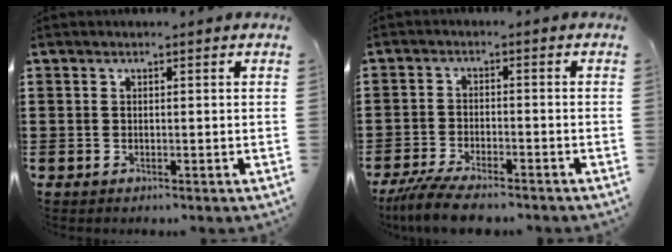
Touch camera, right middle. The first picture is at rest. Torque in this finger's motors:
{"motor_torque": [1.51, -0.39, 0.48, 0.15]}